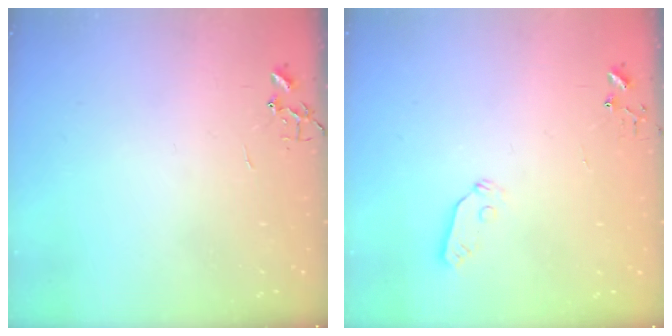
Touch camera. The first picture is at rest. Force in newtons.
{"total": 4.3, "press": 4.3, "slide": 0.3}